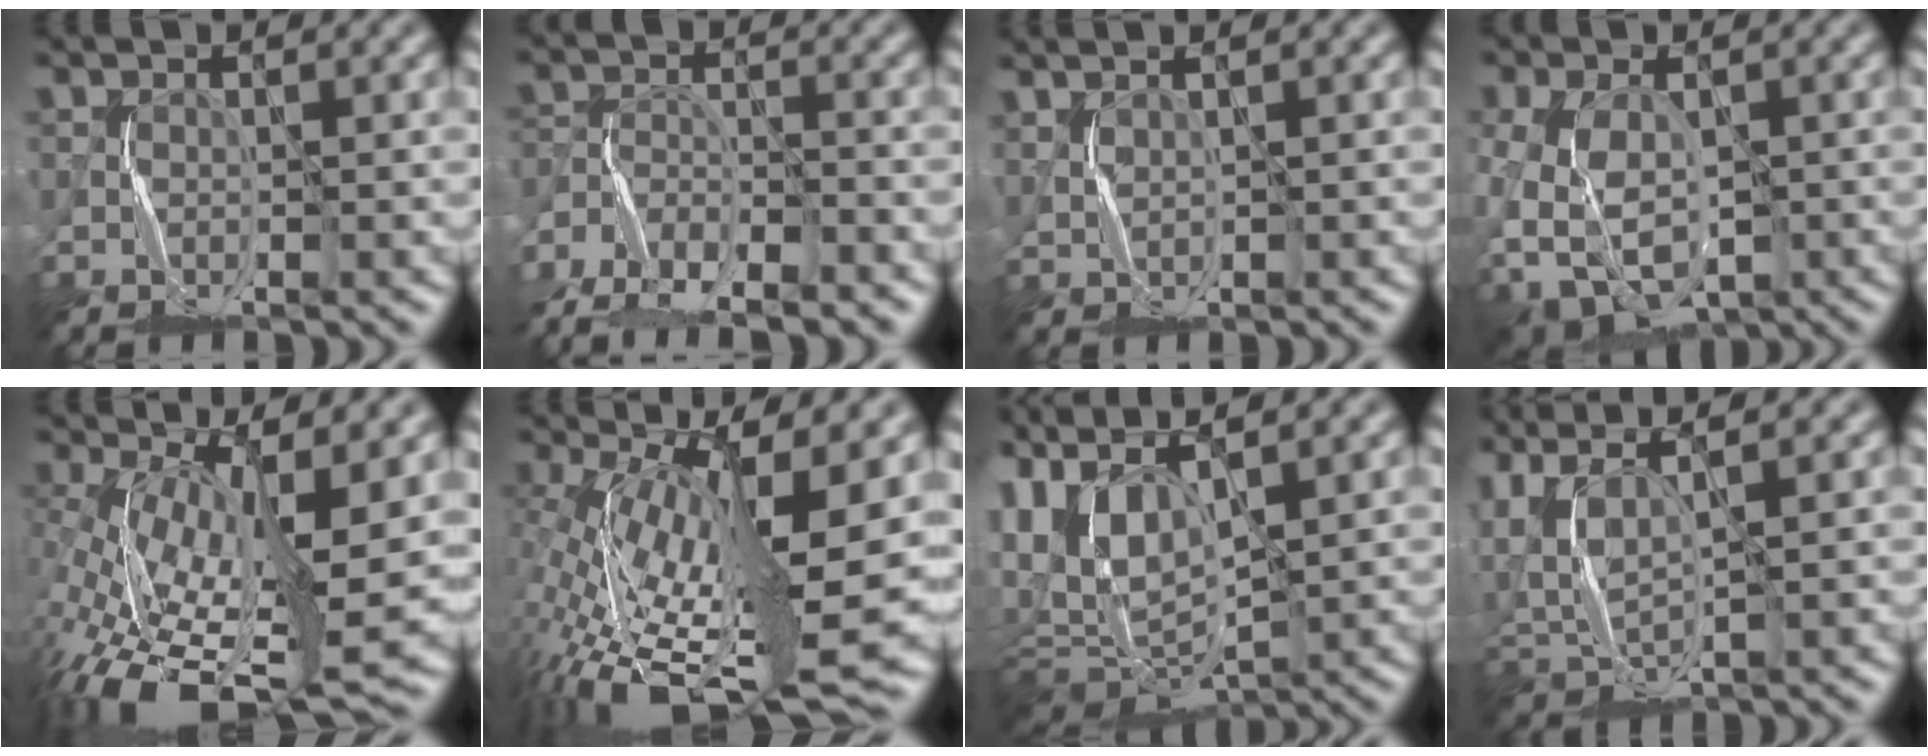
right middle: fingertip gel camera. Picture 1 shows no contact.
{"total": 9.8, "force": [-8.8, 2.9, 3.1], "torque": [-0.048, -0.012, -0.153]}
{"total": 1.3, "force": [1.3, 0.3, -0.1], "torque": [-0.006, 0.001, 0.029]}
{"total": 8.7, "force": [-4.0, 5.4, 5.5], "torque": [-0.129, -0.047, -0.053]}
{"total": 12.4, "force": [-3.0, 5.6, 10.6], "torque": [-0.211, -0.037, -0.043]}
{"total": 14.9, "force": [-3.6, 5.4, 13.5], "torque": [-0.257, -0.013, -0.056]}
{"total": 9.8, "force": [1.9, 5.7, 7.7], "torque": [-0.171, -0.001, 0.052]}
{"total": 4.7, "force": [1.8, 2.2, 3.7], "torque": [-0.102, 0.007, 0.041]}